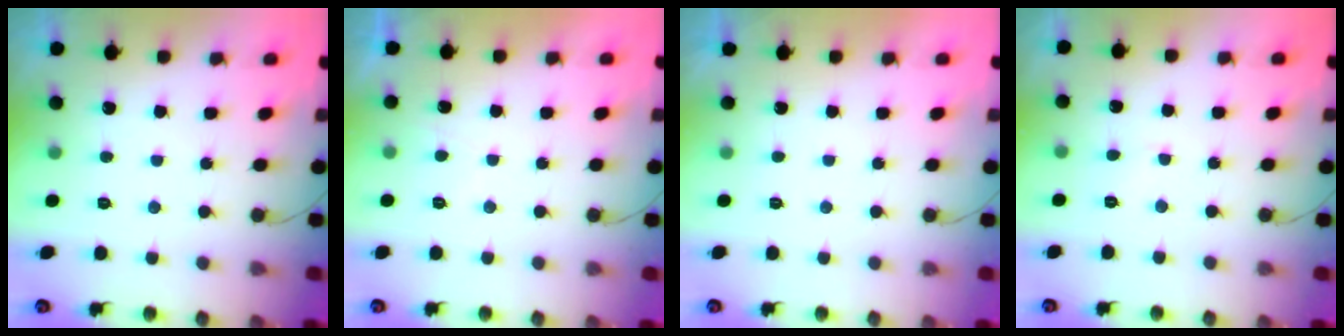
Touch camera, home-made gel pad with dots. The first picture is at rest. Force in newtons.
{"total": 0.8, "press": 0.6, "slide": 0.6}
{"total": 2.2, "press": 2.1, "slide": 0.3}
{"total": 3.0, "press": 3.0, "slide": 0.3}